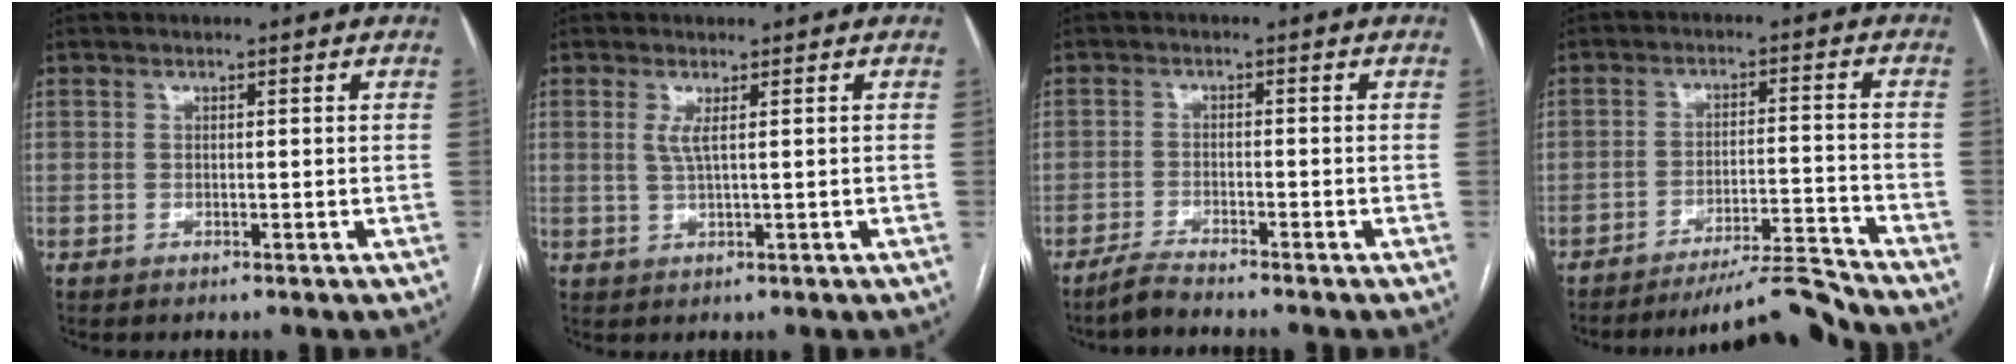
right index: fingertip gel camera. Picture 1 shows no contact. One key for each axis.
{"total": 2.0, "fx": 0.7, "fy": -0.1, "fz": 1.9, "tx": -0.046, "ty": -0.002, "tz": 0.017}
{"total": 3.5, "fx": -3.3, "fy": -0.4, "fz": 1.3, "tx": -0.027, "ty": -0.011, "tz": -0.060}
{"total": 8.8, "fx": -8.4, "fy": -2.1, "fz": 1.3, "tx": -0.005, "ty": 0.014, "tz": -0.142}